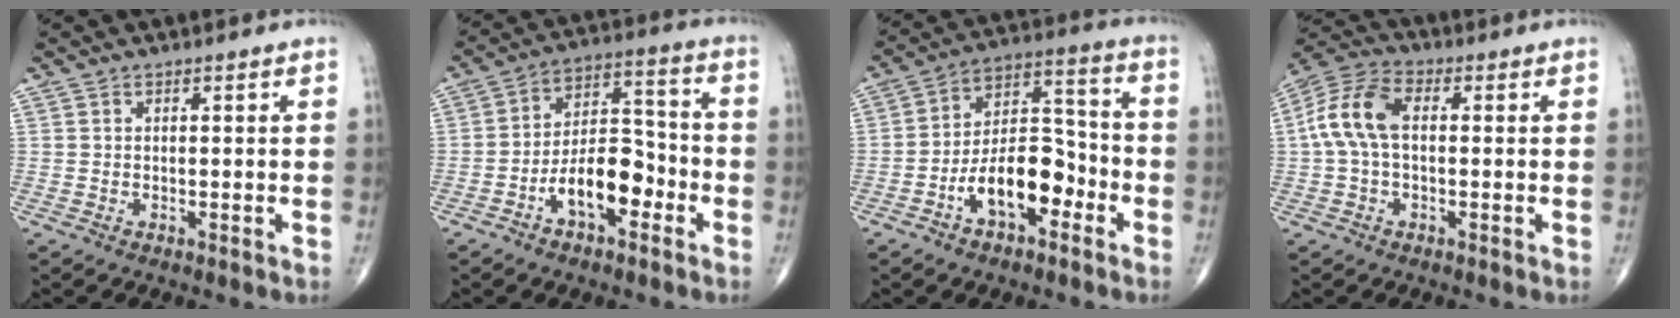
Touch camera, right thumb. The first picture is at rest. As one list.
[{"total": 11.9, "force": [-5.0, 6.2, 8.9], "torque": [-0.131, 0.046, -0.088]}, {"total": 13.6, "force": [-5.5, 7.3, 10.0], "torque": [-0.145, 0.053, -0.099]}, {"total": 10.2, "force": [0.5, 5.9, 8.3], "torque": [-0.180, 0.030, 0.002]}]